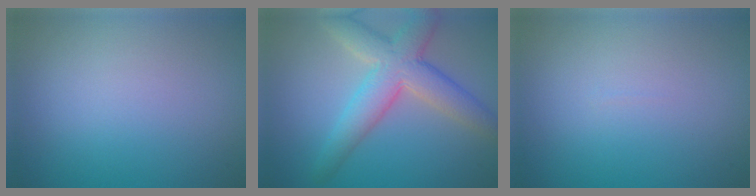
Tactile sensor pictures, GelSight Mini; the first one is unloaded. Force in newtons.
{"total": 6.0, "press": 6.0, "slide": 0.5}
{"total": 0.0}